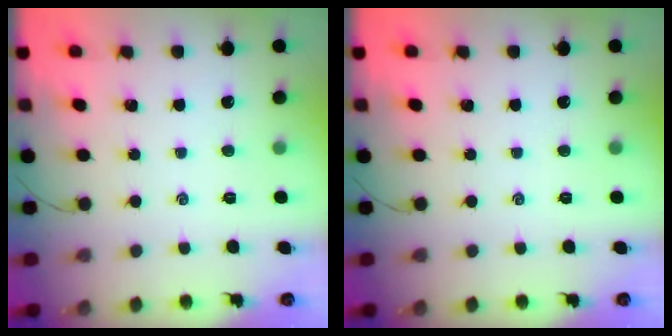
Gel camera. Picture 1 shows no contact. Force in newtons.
{"total": 0.0}